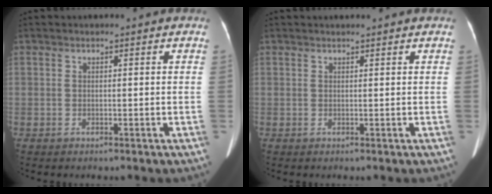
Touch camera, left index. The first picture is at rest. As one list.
[{"total": 2.0, "force": [1.9, 0.1, 0.6], "torque": [-0.012, 0.015, 0.025]}]